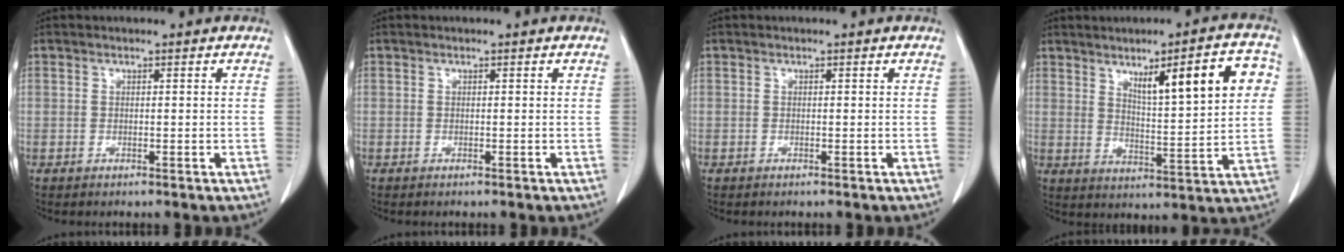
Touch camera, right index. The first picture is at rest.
{"total": 0.0}
{"total": 0.0}
{"total": 12.1, "force": [4.8, 1.8, 11.0], "torque": [-0.160, 0.009, 0.074]}